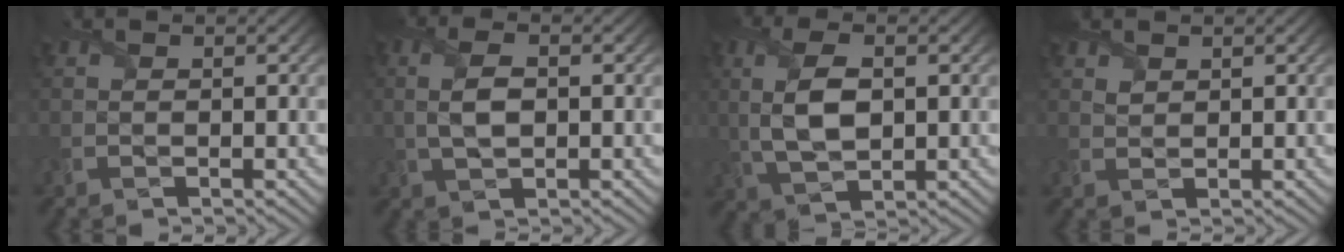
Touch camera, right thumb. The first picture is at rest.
{"total": 4.2, "force": [0.1, 2.1, 3.6], "torque": [-0.086, 0.002, 0.000]}
{"total": 7.2, "force": [0.7, 3.6, 6.2], "torque": [-0.145, 0.004, 0.013]}
{"total": 1.1, "force": [0.9, 0.6, 0.3], "torque": [-0.013, -0.001, 0.021]}